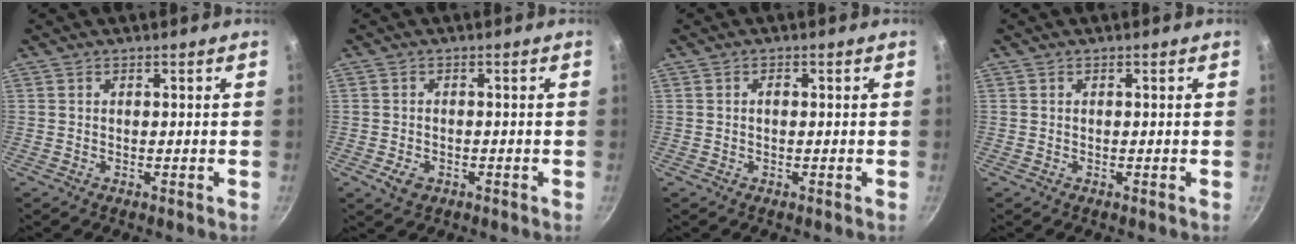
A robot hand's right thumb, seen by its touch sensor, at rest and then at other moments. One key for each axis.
{"total": 3.0, "fx": -1.3, "fy": 2.1, "fz": 1.8, "tx": -0.032, "ty": 0.005, "tz": -0.020}
{"total": 0.9, "fx": 0.0, "fy": 0.6, "fz": 0.7, "tx": -0.012, "ty": 0.005, "tz": -0.002}
{"total": 0.0}